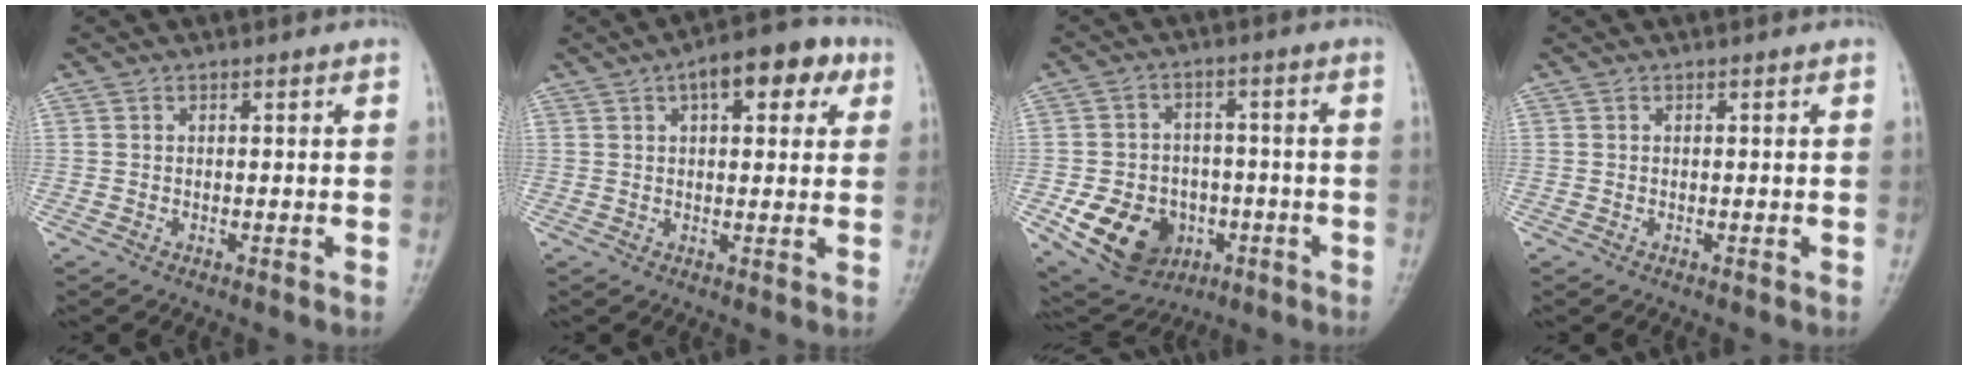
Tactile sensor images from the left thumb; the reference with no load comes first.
{"total": 10.5, "force": [4.5, 4.9, 8.2], "torque": [-0.080, 0.010, 0.053]}
{"total": 13.3, "force": [-4.8, 10.3, 6.7], "torque": [-0.093, 0.017, -0.066]}
{"total": 0.0}